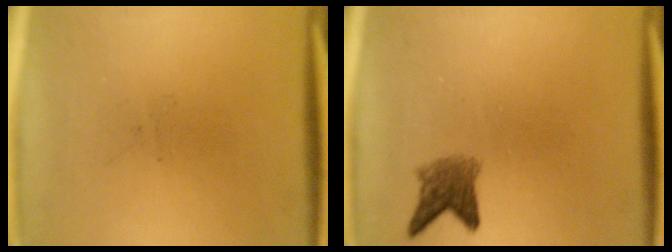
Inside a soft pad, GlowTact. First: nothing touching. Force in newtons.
{"total": 3.3}